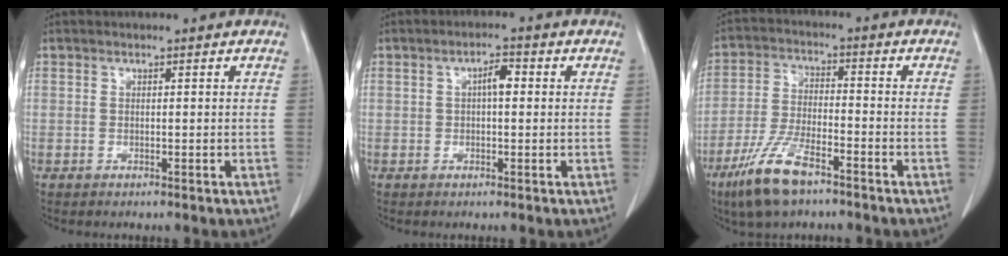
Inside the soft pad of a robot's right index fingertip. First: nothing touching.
{"total": 2.6, "force": [0.4, 0.9, 2.5], "torque": [-0.039, 0.011, 0.005]}
{"total": 10.0, "force": [-6.7, 2.5, 7.1], "torque": [-0.150, -0.018, -0.125]}